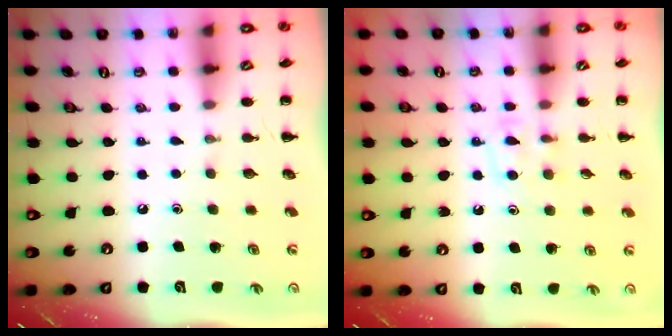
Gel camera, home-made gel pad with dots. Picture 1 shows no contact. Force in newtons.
{"total": 6.2, "press": 5.9, "slide": 1.8}